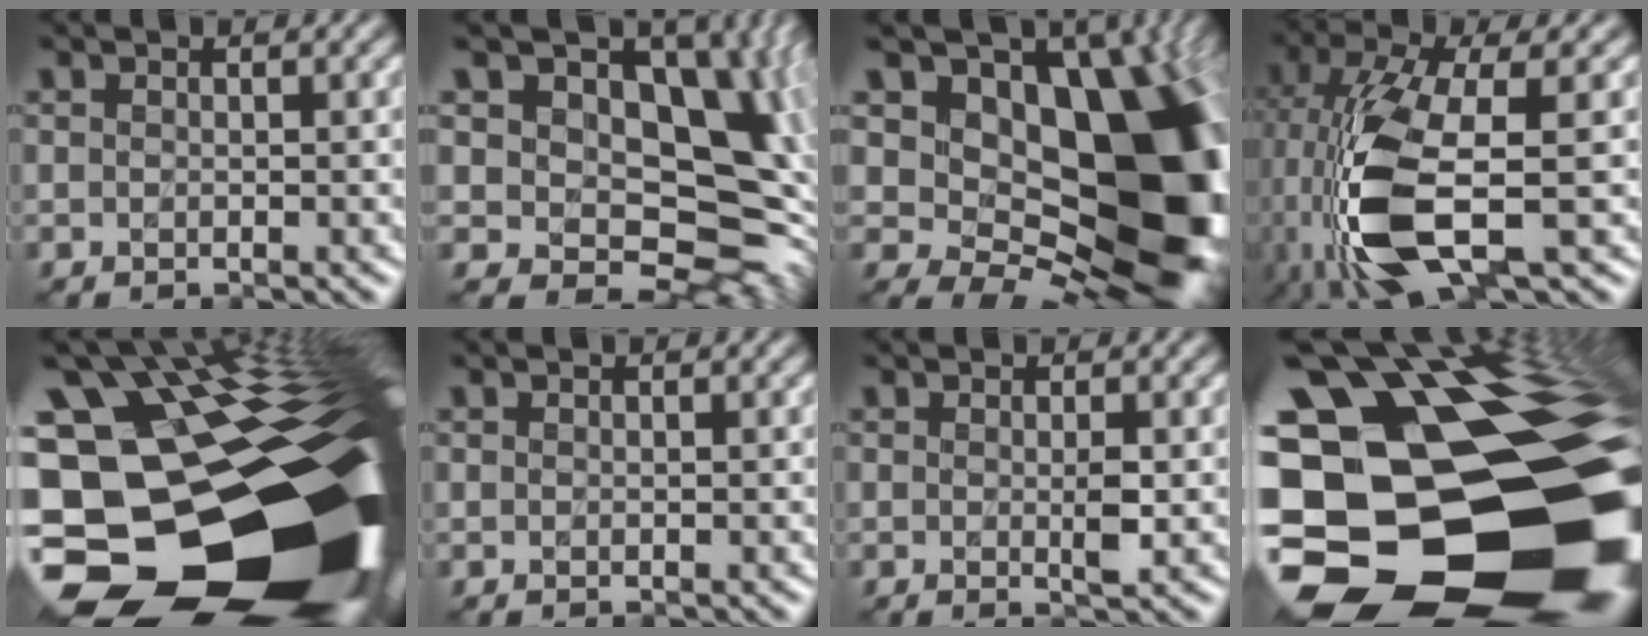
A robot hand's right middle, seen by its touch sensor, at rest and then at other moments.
{"total": 14.9, "force": [2.0, 9.2, 11.6], "torque": [-0.146, 0.001, 0.061]}
{"total": 17.7, "force": [2.9, 10.6, 13.9], "torque": [-0.182, 0.011, 0.067]}
{"total": 10.1, "force": [-3.0, 3.3, 9.0], "torque": [-0.214, -0.006, -0.062]}
{"total": 22.4, "force": [-6.2, 14.3, 16.1], "torque": [-0.237, -0.026, -0.117]}
{"total": 0.0}
{"total": 1.3, "force": [0.0, 0.2, 1.3], "torque": [-0.033, -0.002, 0.006]}
{"total": 23.0, "force": [-5.4, 14.8, 16.7], "torque": [-0.271, -0.044, -0.085]}